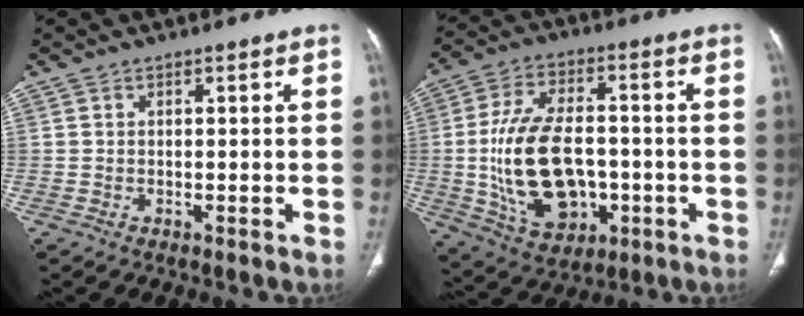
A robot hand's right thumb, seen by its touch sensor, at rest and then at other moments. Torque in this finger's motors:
{"motor_torque": [0.48, 0.76, 2.23, -0.19, 0.66]}